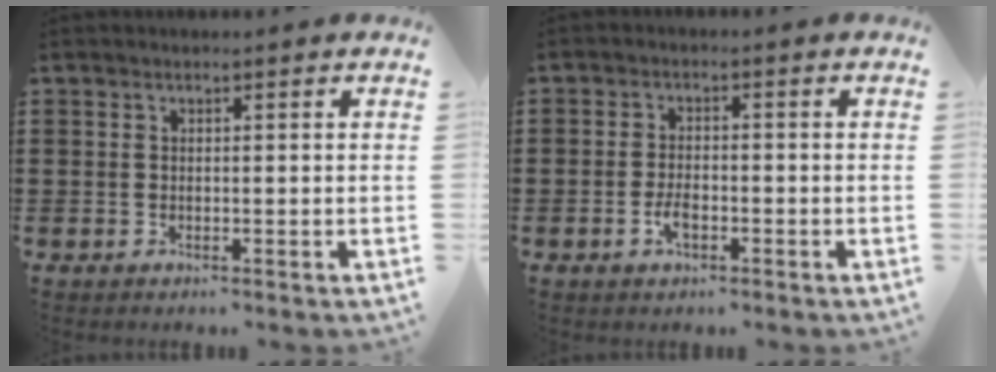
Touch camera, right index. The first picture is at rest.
{"total": 2.9, "force": [-1.2, 1.2, 2.4], "torque": [-0.049, -0.002, -0.022]}